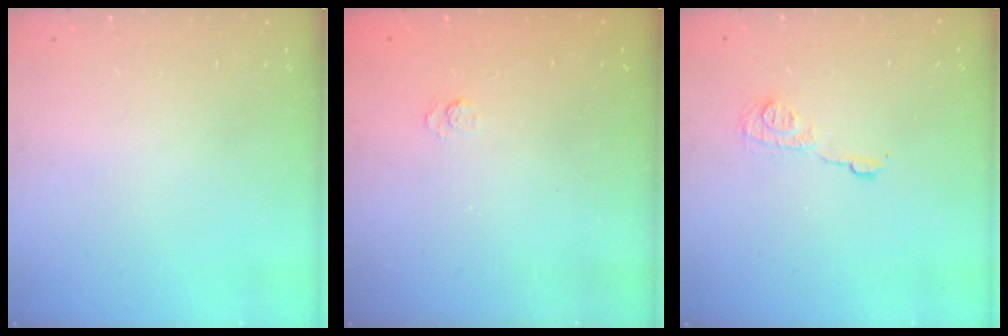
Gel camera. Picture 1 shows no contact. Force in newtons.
{"total": 2.1, "press": 1.6, "slide": 1.3}
{"total": 6.7, "press": 6.7, "slide": 0.0}